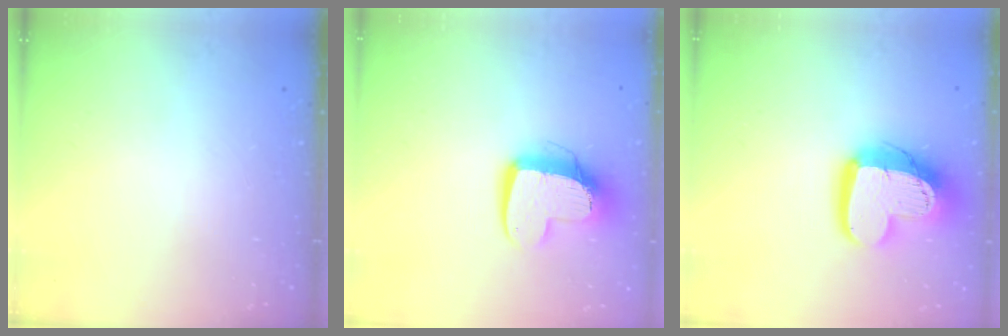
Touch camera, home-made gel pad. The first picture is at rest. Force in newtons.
{"total": 12.1, "press": 12.0, "slide": 1.2}
{"total": 16.5, "press": 16.5, "slide": 1.4}